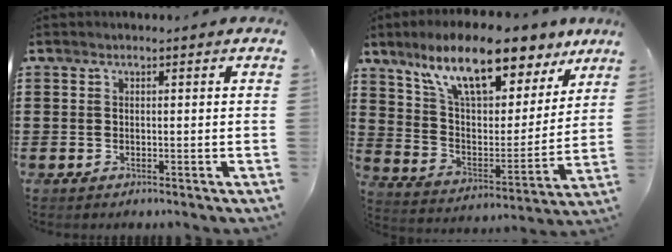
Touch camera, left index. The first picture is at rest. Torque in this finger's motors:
{"motor_torque": [2.14, 0.00, 1.05, 0.21]}